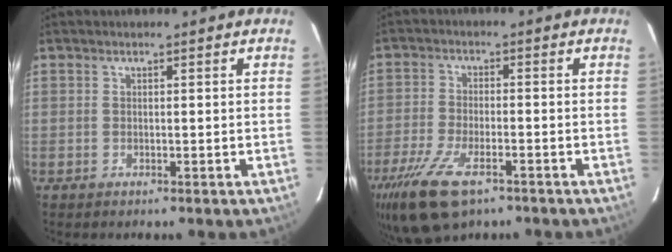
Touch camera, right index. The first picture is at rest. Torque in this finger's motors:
{"motor_torque": [1.30, -0.84, 0.56, 0.14]}